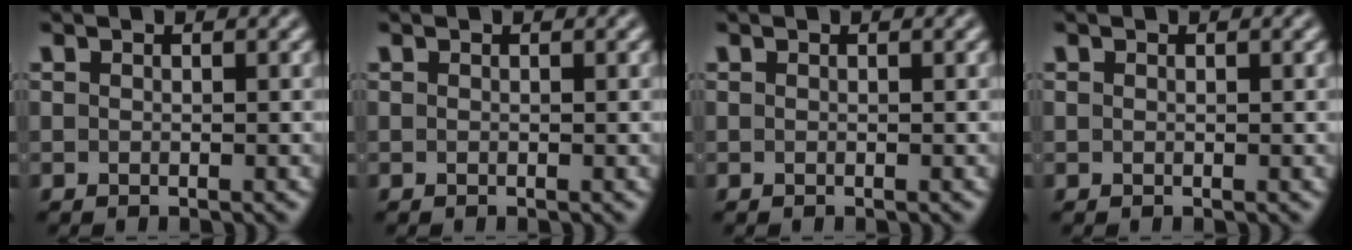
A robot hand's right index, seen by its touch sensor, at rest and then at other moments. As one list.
[{"total": 0.0}, {"total": 0.0}, {"total": 0.0}]